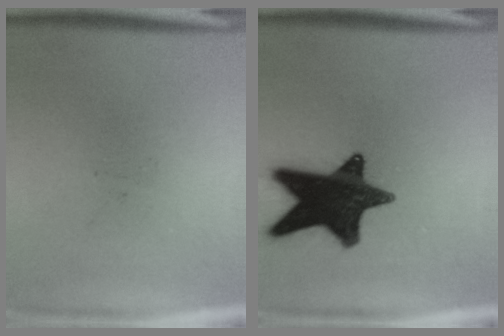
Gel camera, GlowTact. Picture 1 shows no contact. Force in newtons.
{"total": 17.7}